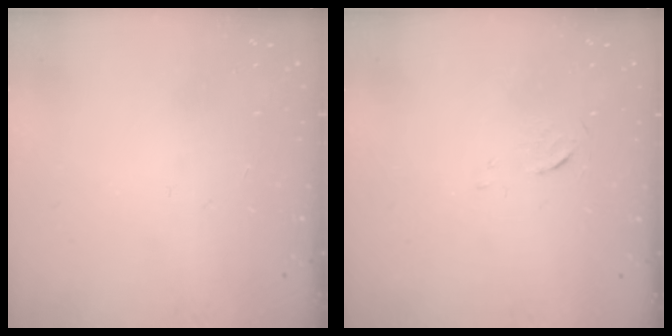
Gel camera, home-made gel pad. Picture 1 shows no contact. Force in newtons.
{"total": 3.3, "press": 3.3, "slide": 0.4}